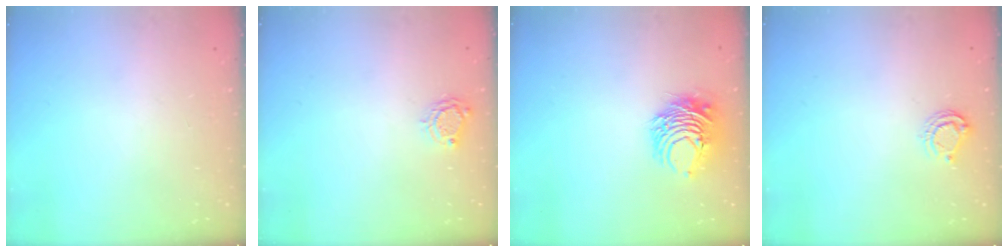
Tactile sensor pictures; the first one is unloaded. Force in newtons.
{"total": 4.5, "press": 4.5, "slide": 0.1}
{"total": 8.9, "press": 8.9, "slide": 0.7}
{"total": 5.7, "press": 5.7, "slide": 0.5}